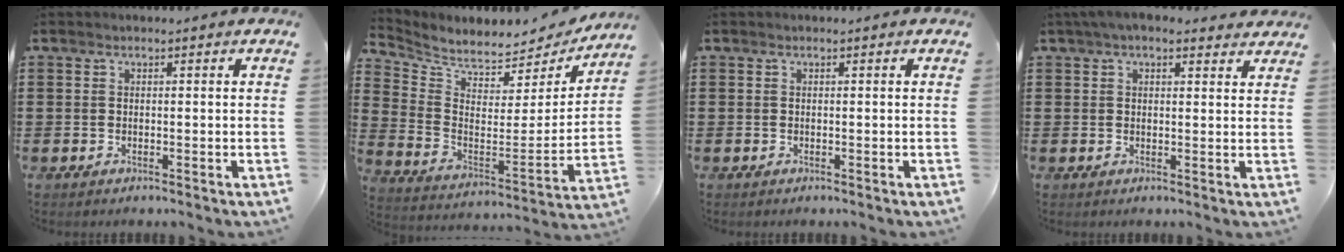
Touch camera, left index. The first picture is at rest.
{"total": 4.7, "force": [4.6, 1.1, 0.2], "torque": [-0.037, -0.055, 0.077]}
{"total": 0.0}
{"total": 3.7, "force": [2.8, 1.4, 1.8], "torque": [-0.044, 0.000, 0.052]}